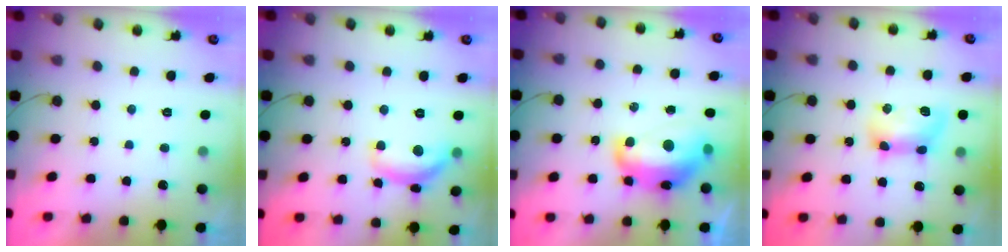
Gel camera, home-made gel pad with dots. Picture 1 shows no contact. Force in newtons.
{"total": 12.2, "press": 12.2, "slide": 0.6}
{"total": 15.6, "press": 15.5, "slide": 1.4}
{"total": 10.3, "press": 10.2, "slide": 0.8}